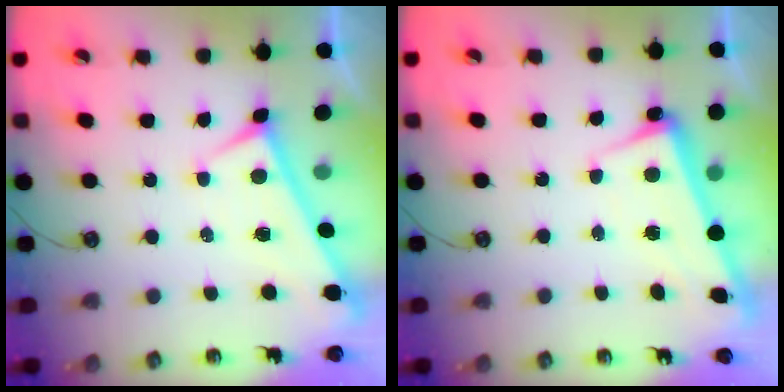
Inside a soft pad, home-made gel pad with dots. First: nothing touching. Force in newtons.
{"total": 2.3, "press": 2.2, "slide": 0.7}